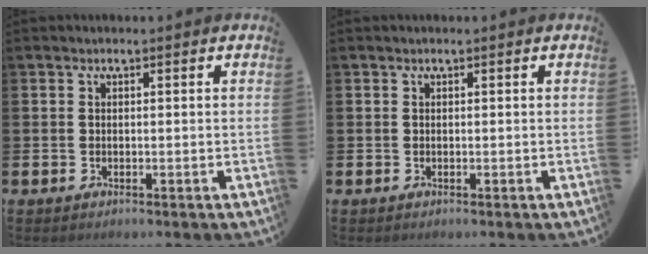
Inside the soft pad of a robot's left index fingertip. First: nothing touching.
{"total": 0.0}